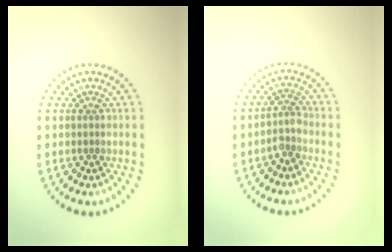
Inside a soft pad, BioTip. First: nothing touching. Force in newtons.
{"total": 1.8, "press": 1.3, "slide": 1.2}